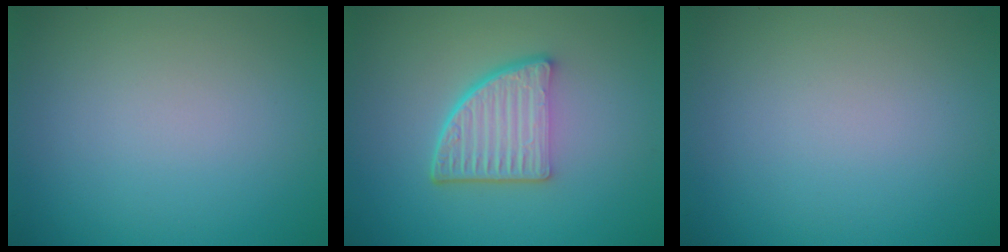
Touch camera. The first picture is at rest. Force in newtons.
{"total": 5.3, "press": 3.8, "slide": 3.7}
{"total": 0.0}